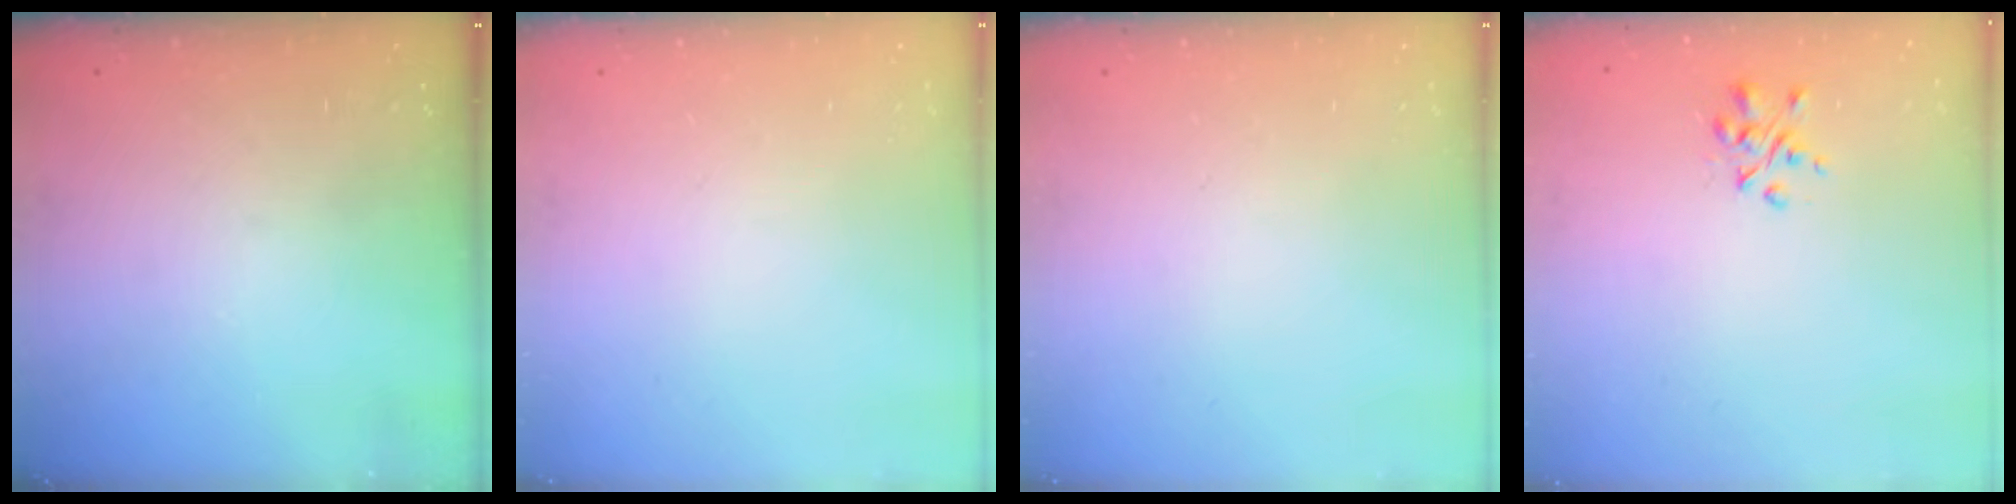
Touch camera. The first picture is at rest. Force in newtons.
{"total": 0.0}
{"total": 0.0}
{"total": 2.9, "press": 2.6, "slide": 1.2}